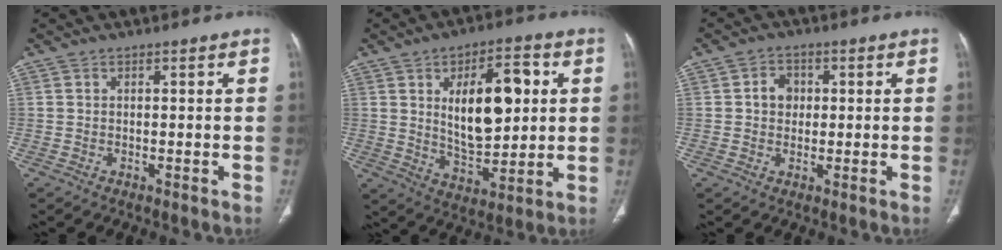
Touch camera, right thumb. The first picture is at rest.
{"total": 16.3, "force": [3.4, 8.1, 13.7], "torque": [-0.183, -0.009, 0.063]}
{"total": 3.9, "force": [0.5, 3.3, 2.0], "torque": [-0.013, 0.007, 0.004]}